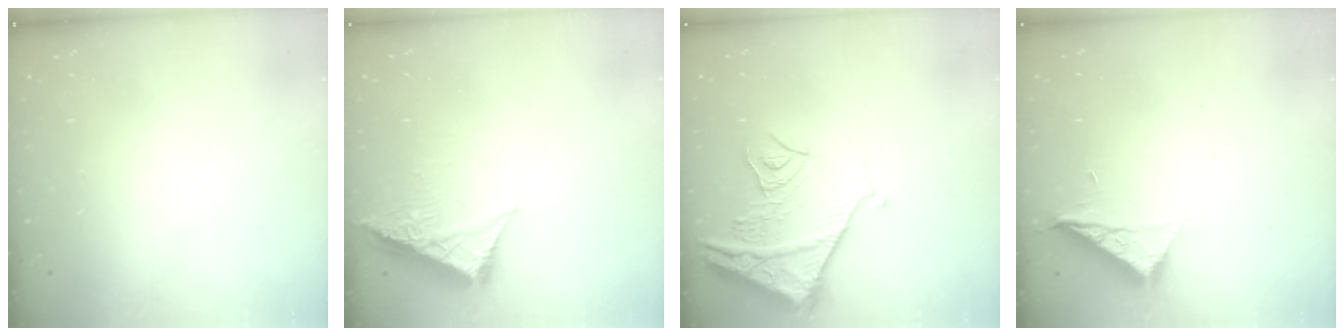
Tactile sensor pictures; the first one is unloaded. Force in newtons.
{"total": 6.0, "press": 5.9, "slide": 0.8}
{"total": 12.8, "press": 12.7, "slide": 1.6}
{"total": 6.6, "press": 6.6, "slide": 0.3}